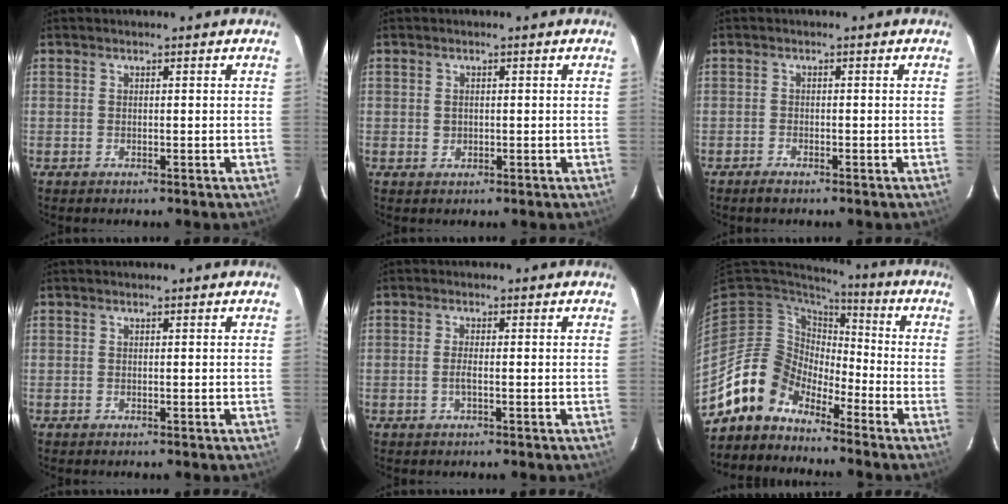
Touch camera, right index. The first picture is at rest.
{"total": 1.1, "force": [0.1, 1.0, 0.5], "torque": [-0.008, 0.003, 0.001]}
{"total": 1.6, "force": [-1.3, 0.5, 0.7], "torque": [-0.018, 0.000, -0.026]}
{"total": 0.0}
{"total": 1.9, "force": [-0.5, 0.1, 1.8], "torque": [-0.037, 0.000, -0.011]}
{"total": 10.3, "force": [-8.4, 6.0, 0.6], "torque": [-0.019, 0.037, -0.162]}